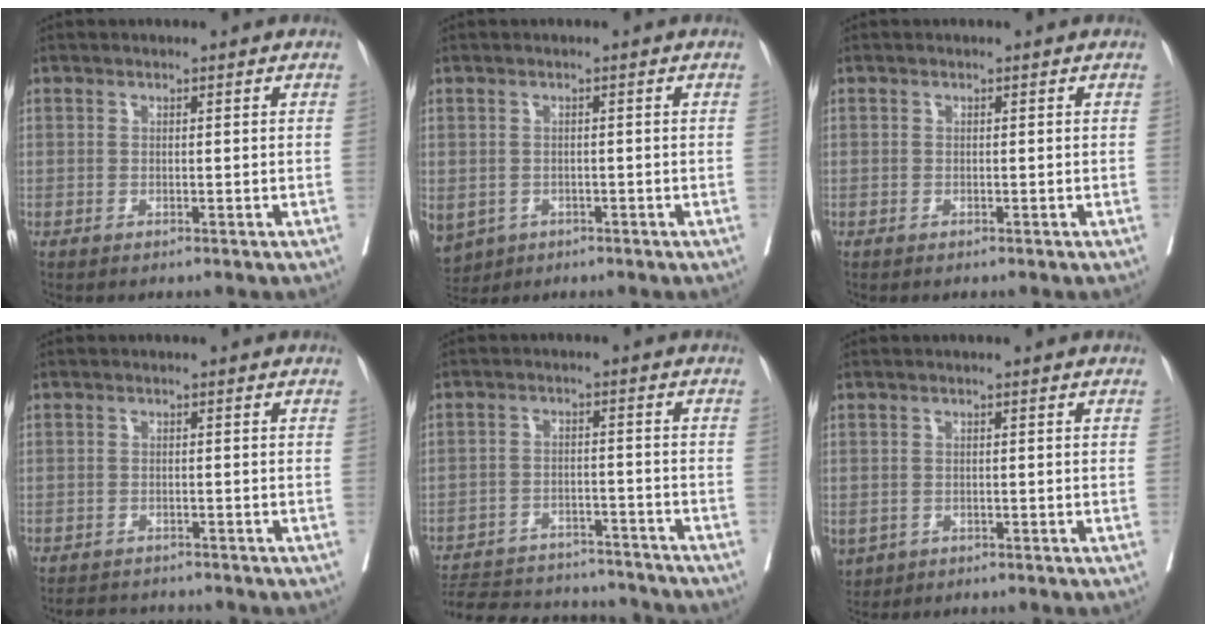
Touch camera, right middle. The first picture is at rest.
{"total": 11.0, "force": [-4.9, 8.6, 4.6], "torque": [-0.137, -0.010, -0.066]}
{"total": 0.7, "force": [-0.2, 0.6, -0.1], "torque": [0.008, 0.007, -0.007]}
{"total": 3.4, "force": [-3.2, 1.1, 0.1], "torque": [0.002, -0.006, -0.051]}
{"total": 18.2, "force": [-17.0, 4.2, 5.0], "torque": [-0.112, 0.000, -0.238]}
{"total": 5.2, "force": [-2.4, 4.1, 2.0], "torque": [-0.057, -0.005, -0.032]}